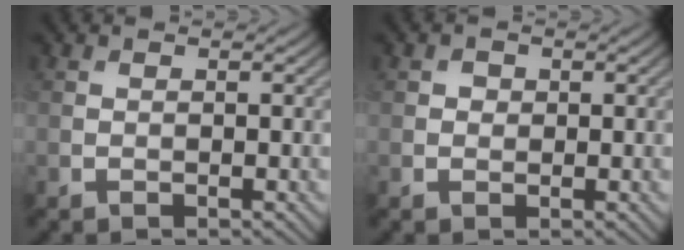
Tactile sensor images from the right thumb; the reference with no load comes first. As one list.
[{"total": 1.0, "force": [0.2, 0.9, 0.3], "torque": [-0.004, -0.002, -0.002]}]